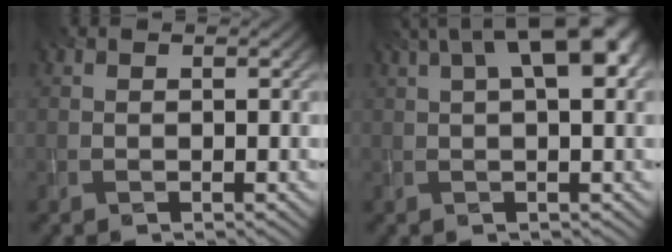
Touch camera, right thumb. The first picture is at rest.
{"total": 10.1, "force": [3.7, 3.6, 8.7], "torque": [-0.129, 0.029, 0.044]}